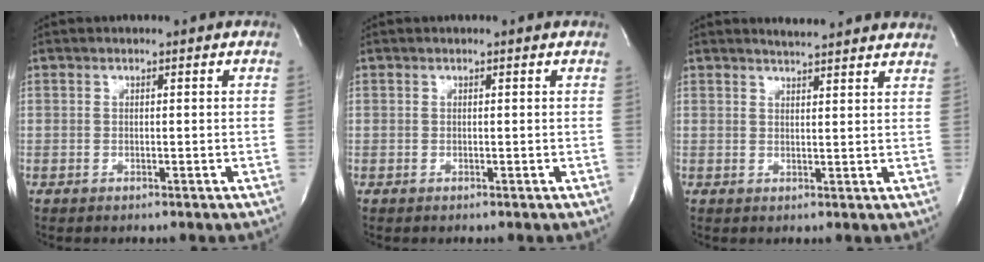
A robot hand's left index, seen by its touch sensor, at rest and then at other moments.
{"total": 1.1, "force": [1.1, 0.1, 0.3], "torque": [-0.010, 0.006, 0.010]}
{"total": 8.3, "force": [7.9, 0.5, 2.6], "torque": [-0.040, 0.006, 0.087]}